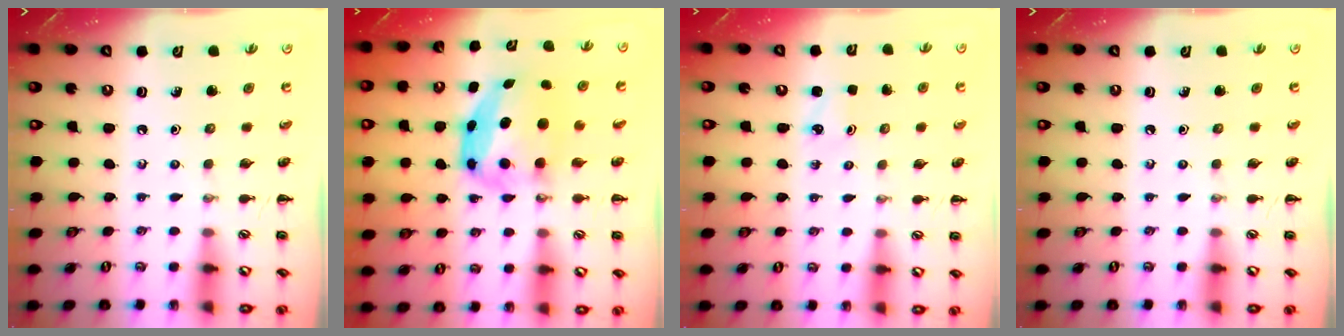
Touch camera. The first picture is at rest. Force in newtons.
{"total": 5.5, "press": 5.5, "slide": 0.5}
{"total": 1.4, "press": 1.4, "slide": 0.4}
{"total": 0.0}